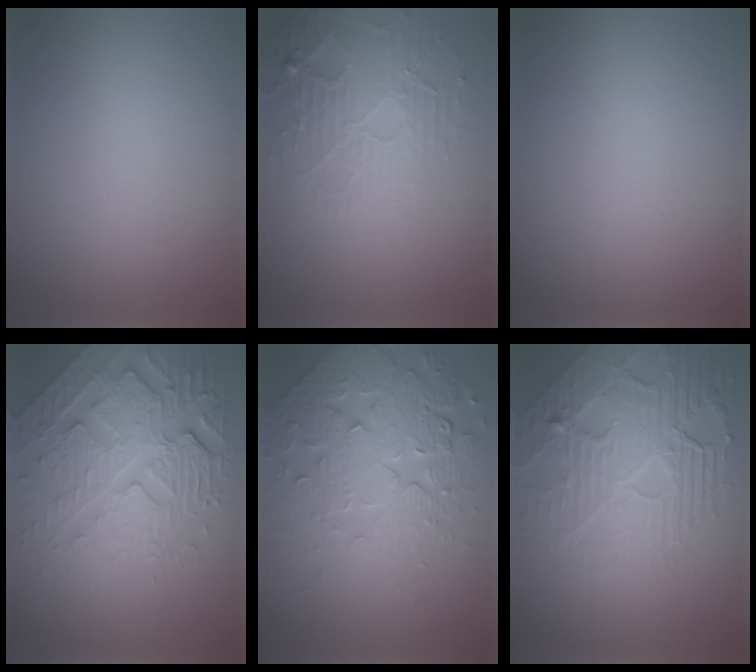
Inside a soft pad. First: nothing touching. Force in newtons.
{"total": 5.2, "press": 3.3, "slide": 4.1}
{"total": 0.0}
{"total": 8.6, "press": 5.8, "slide": 6.3}
{"total": 8.0, "press": 5.8, "slide": 5.4}
{"total": 8.5, "press": 5.8, "slide": 6.3}